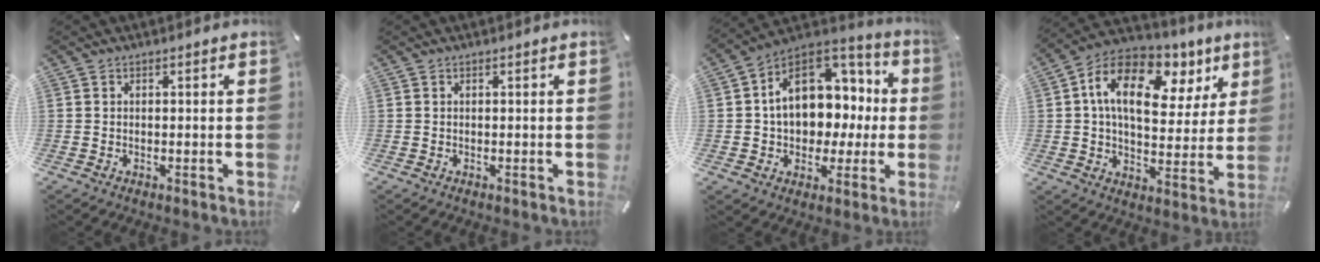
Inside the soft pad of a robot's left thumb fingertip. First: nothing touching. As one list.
[{"total": 0.0}, {"total": 16.0, "force": [2.2, 12.3, 9.9], "torque": [-0.154, -0.008, 0.042]}, {"total": 17.1, "force": [7.3, 10.4, 11.5], "torque": [-0.190, -0.021, 0.126]}]